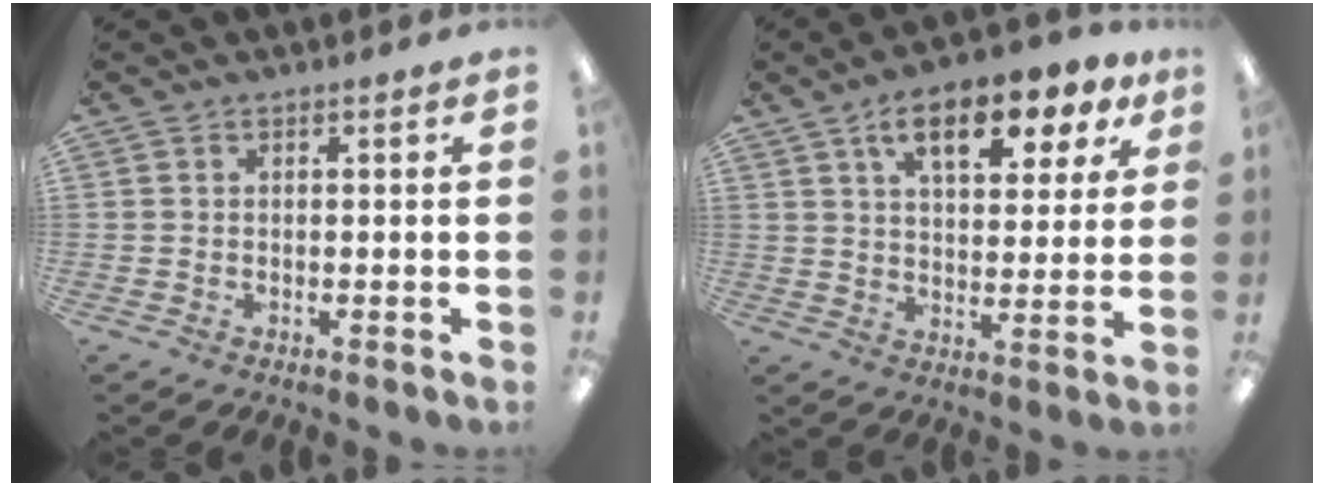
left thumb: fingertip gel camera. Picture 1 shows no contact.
{"total": 12.3, "force": [7.1, 5.5, 8.5], "torque": [-0.123, -0.022, 0.119]}